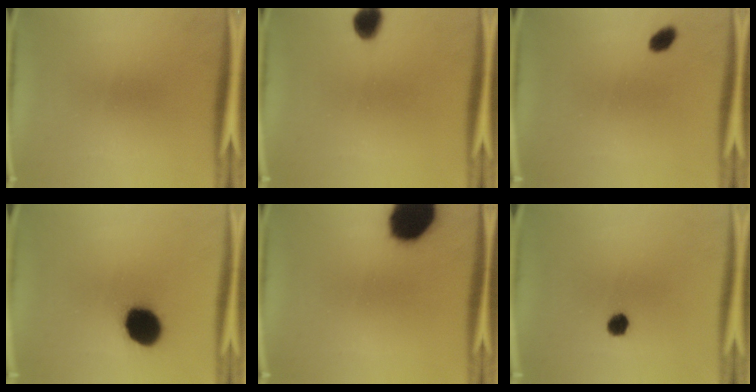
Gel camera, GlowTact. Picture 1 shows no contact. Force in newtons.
{"total": 5.5}
{"total": 2.4}
{"total": 14.1}
{"total": 17.2}
{"total": 3.3}